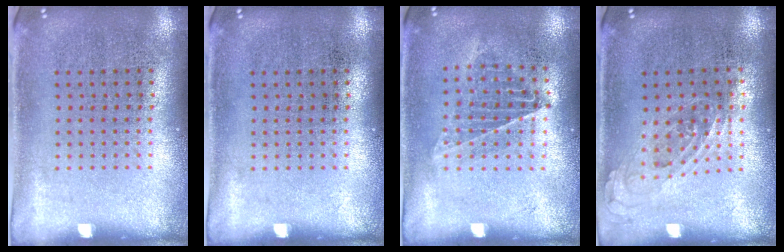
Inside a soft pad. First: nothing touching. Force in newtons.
{"total": 0.0}
{"total": 1.0, "press": 1.0, "slide": 0.1}
{"total": 0.8, "press": 0.7, "slide": 0.4}